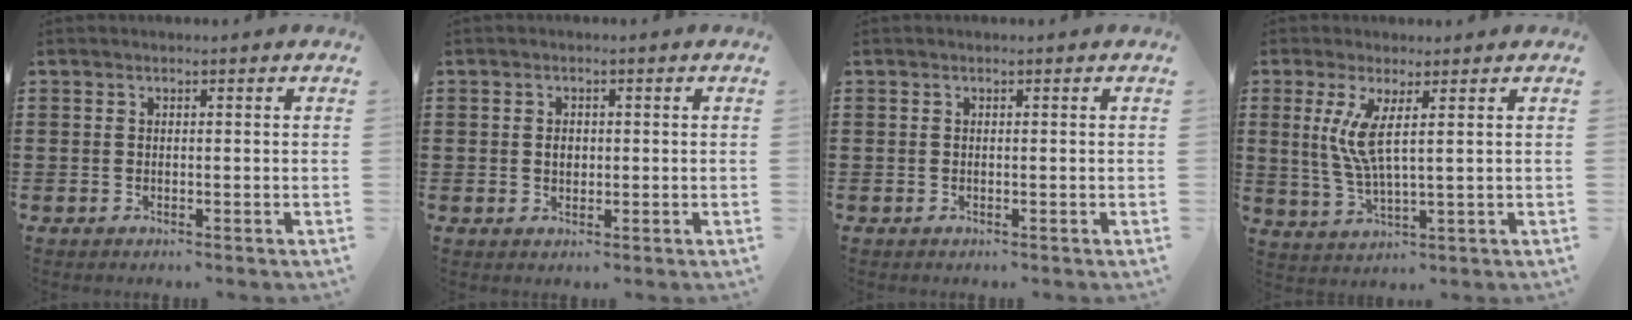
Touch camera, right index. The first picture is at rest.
{"total": 1.7, "force": [0.1, 1.2, 1.2], "torque": [-0.026, 0.007, 0.000]}
{"total": 0.0}
{"total": 6.4, "force": [1.9, 1.0, 6.1], "torque": [-0.136, -0.012, 0.027]}